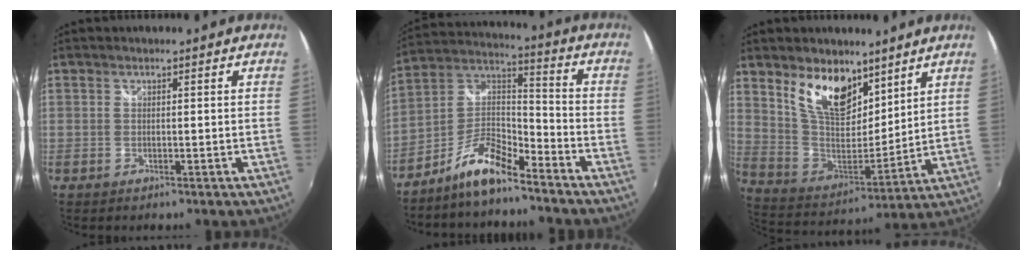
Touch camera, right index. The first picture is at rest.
{"total": 10.0, "force": [-7.9, 2.2, 5.7], "torque": [-0.137, 0.026, -0.156]}
{"total": 14.8, "force": [9.1, 7.6, 8.8], "torque": [-0.170, -0.004, 0.176]}